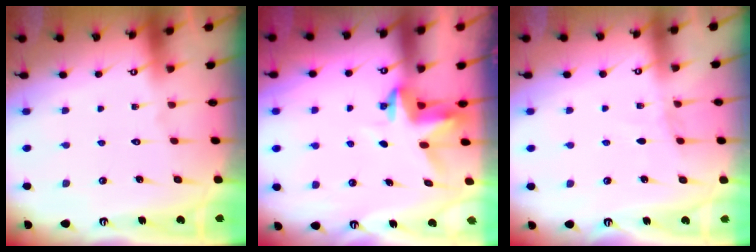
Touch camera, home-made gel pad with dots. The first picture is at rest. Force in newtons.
{"total": 3.7, "press": 3.7, "slide": 0.3}
{"total": 3.4, "press": 3.4, "slide": 0.4}